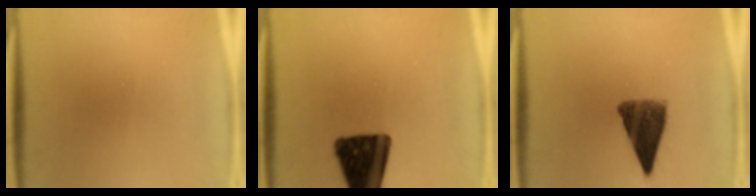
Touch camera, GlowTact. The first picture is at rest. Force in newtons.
{"total": 17.2}
{"total": 8.4}